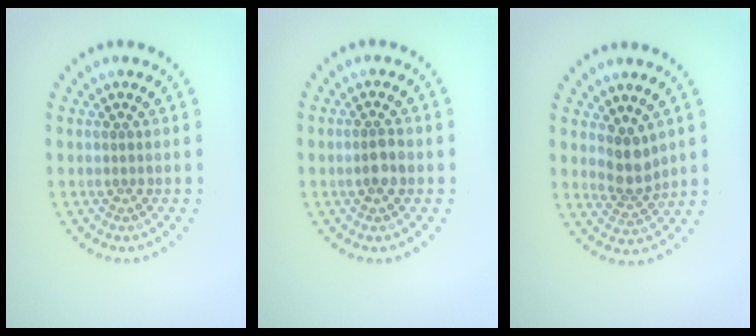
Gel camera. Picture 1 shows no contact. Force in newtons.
{"total": 1.7, "press": 1.6, "slide": 0.5}
{"total": 2.7, "press": 2.2, "slide": 1.6}